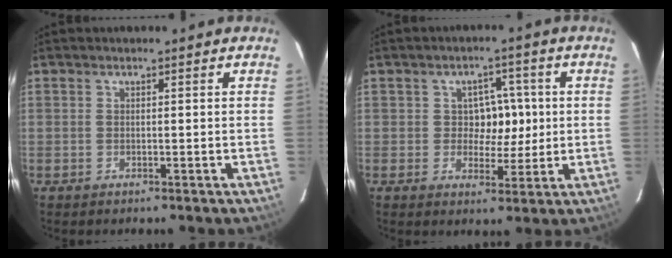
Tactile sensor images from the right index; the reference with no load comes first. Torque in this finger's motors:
{"motor_torque": [0.59, 0.07, 0.26, 0.02]}